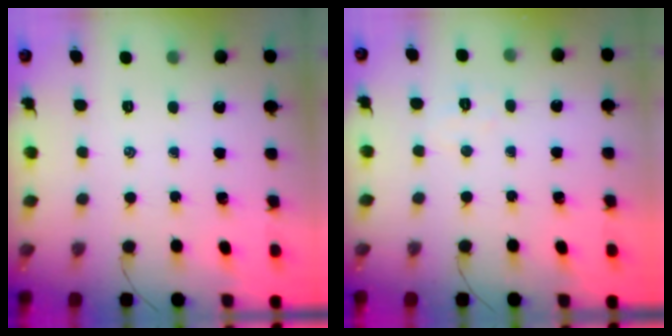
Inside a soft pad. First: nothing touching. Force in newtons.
{"total": 3.2, "press": 3.1, "slide": 0.8}